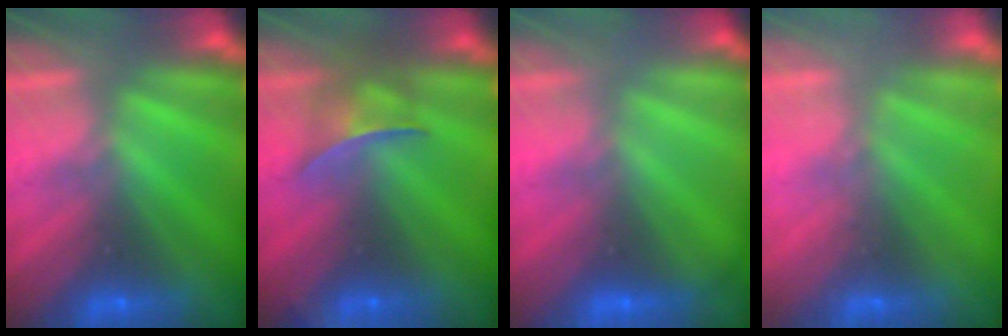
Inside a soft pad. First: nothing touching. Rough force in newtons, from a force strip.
{"total": 6.5}
{"total": 2.0}
{"total": 1.4}